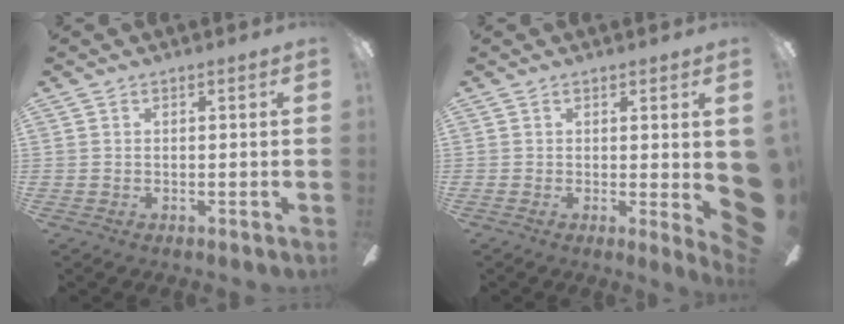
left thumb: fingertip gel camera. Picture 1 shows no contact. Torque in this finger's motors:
{"motor_torque": [0.93, 1.91, 1.83, -0.94, 0.06]}